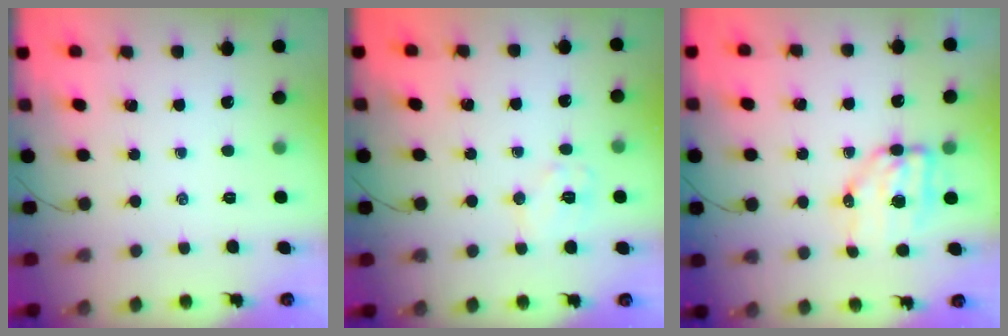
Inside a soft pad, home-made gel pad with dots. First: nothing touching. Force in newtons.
{"total": 7.3, "press": 7.2, "slide": 1.0}
{"total": 7.2, "press": 7.0, "slide": 1.6}